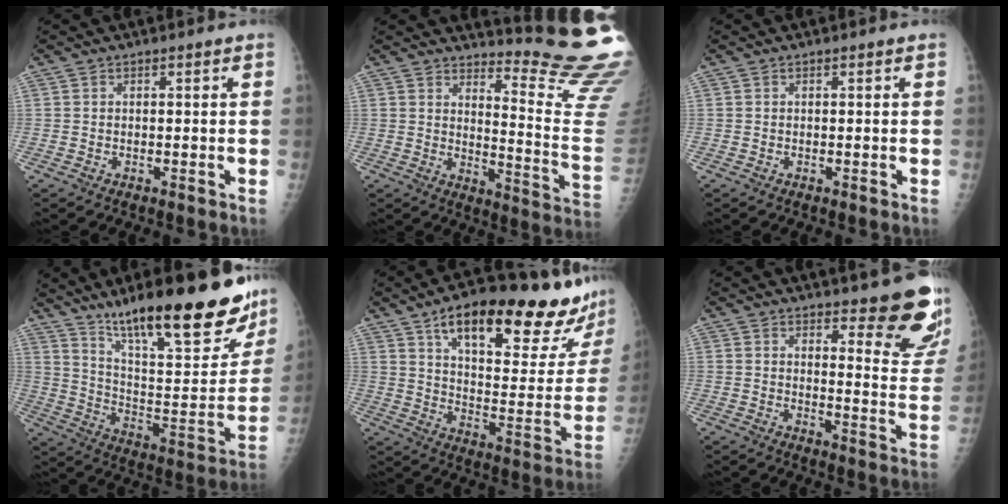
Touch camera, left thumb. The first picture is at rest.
{"total": 18.2, "force": [17.2, -0.7, 6.0], "torque": [-0.068, -0.229, 0.203]}
{"total": 0.0}
{"total": 29.6, "force": [20.7, 7.4, 19.8], "torque": [-0.261, -0.084, 0.319]}
{"total": 27.8, "force": [19.2, 7.8, 18.6], "torque": [-0.228, -0.068, 0.276]}
{"total": 13.8, "force": [10.1, 3.5, 8.9], "torque": [-0.067, -0.080, 0.120]}